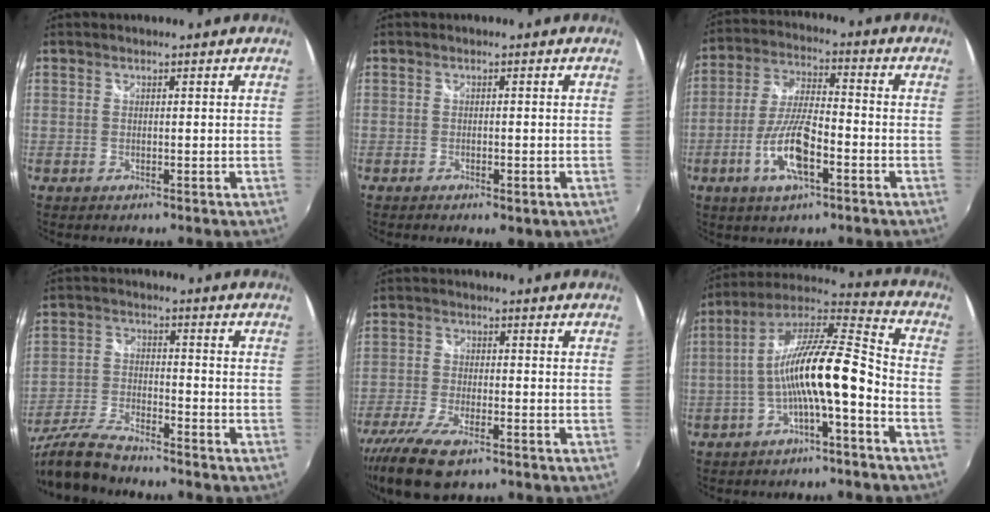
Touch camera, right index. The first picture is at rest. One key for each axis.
{"total": 2.8, "fx": -1.6, "fy": 1.1, "fz": 2.1, "tx": -0.037, "ty": -0.008, "tz": -0.018}
{"total": 11.0, "fx": -4.6, "fy": 3.2, "fz": 9.5, "tx": -0.199, "ty": -0.003, "tz": -0.086}
{"total": 11.6, "fx": -10.0, "fy": 2.1, "fz": 5.4, "tx": -0.124, "ty": -0.018, "tz": -0.193}
{"total": 11.8, "fx": -8.2, "fy": 3.9, "fz": 7.5, "tx": -0.178, "ty": -0.037, "tz": -0.156}
{"total": 14.8, "fx": -4.5, "fy": 2.4, "fz": 13.9, "tx": -0.259, "ty": 0.016, "tz": -0.082}